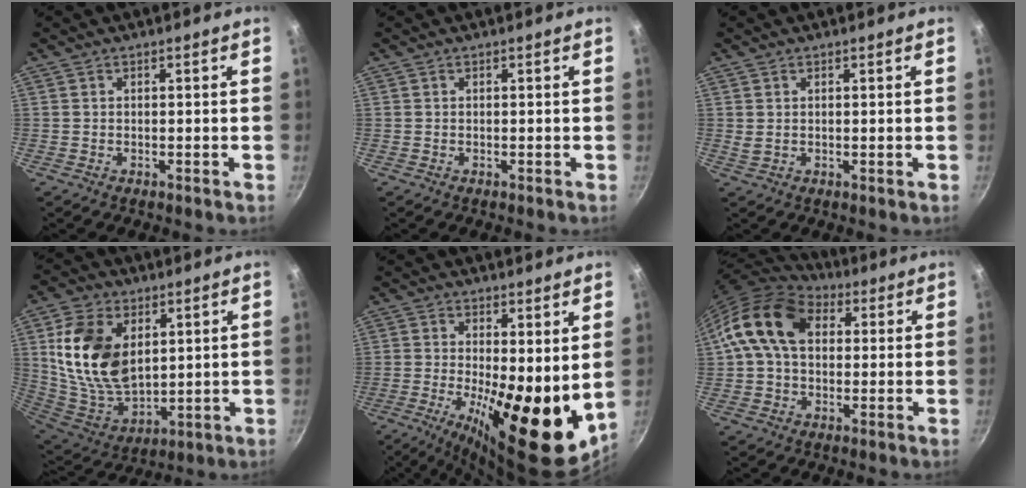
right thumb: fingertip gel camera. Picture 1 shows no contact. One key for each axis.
{"total": 0.0}
{"total": 1.2, "fx": 0.7, "fy": 0.5, "fz": 0.9, "tx": -0.017, "ty": -0.006, "tz": 0.014}
{"total": 18.0, "fx": 4.7, "fy": 11.5, "fz": 13.0, "tx": -0.226, "ty": -0.033, "tz": 0.103}
{"total": 17.5, "fx": -0.7, "fy": 6.4, "fz": 16.3, "tx": -0.230, "ty": -0.029, "tz": -0.005}
{"total": 14.7, "fx": 3.1, "fy": 10.4, "fz": 9.9, "tx": -0.153, "ty": 0.022, "tz": 0.037}